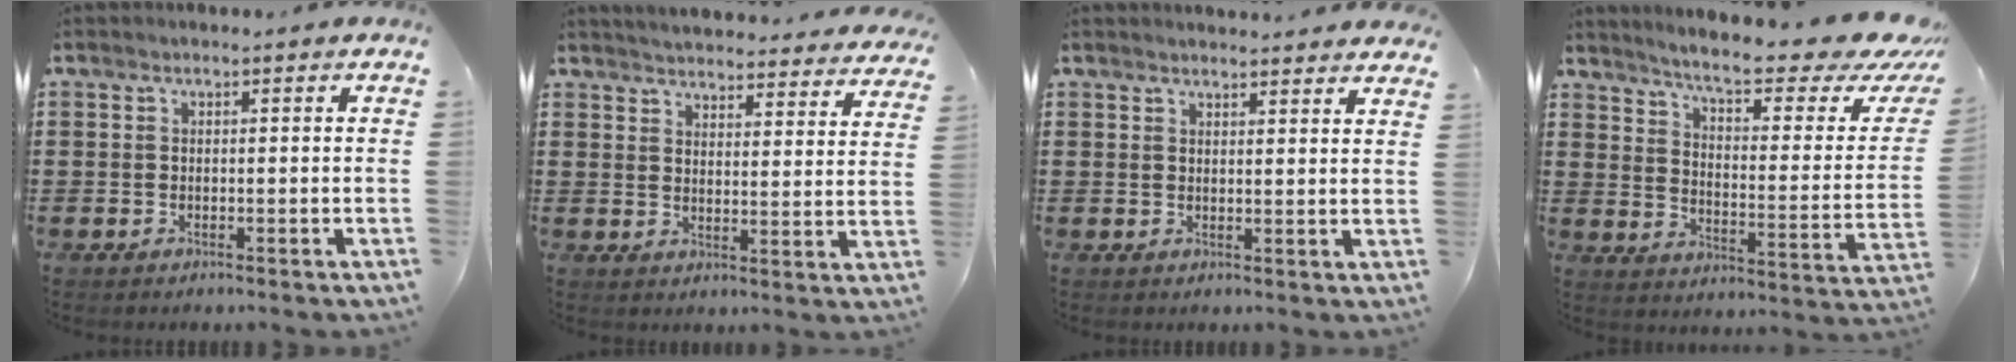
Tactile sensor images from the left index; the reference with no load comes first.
{"total": 4.0, "force": [4.0, -0.3, 0.3], "torque": [-0.025, -0.029, 0.068]}
{"total": 2.4, "force": [2.3, -0.1, 0.1], "torque": [-0.009, -0.005, 0.046]}
{"total": 8.1, "force": [6.6, 0.4, 4.8], "torque": [-0.094, -0.054, 0.103]}